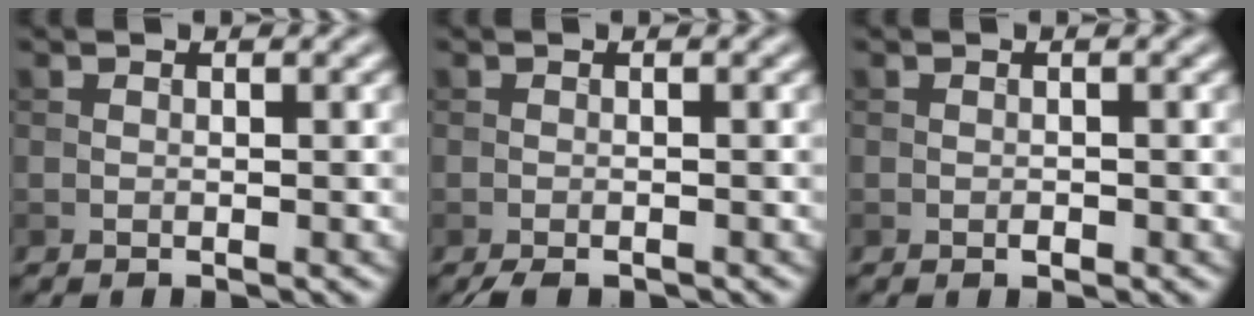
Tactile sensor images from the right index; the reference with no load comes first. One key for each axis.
{"total": 2.0, "fx": -1.6, "fy": 0.6, "fz": 1.2, "tx": -0.020, "ty": -0.002, "tz": -0.025}
{"total": 0.6, "fx": -0.3, "fy": 0.3, "fz": 0.4, "tx": -0.004, "ty": 0.000, "tz": -0.005}